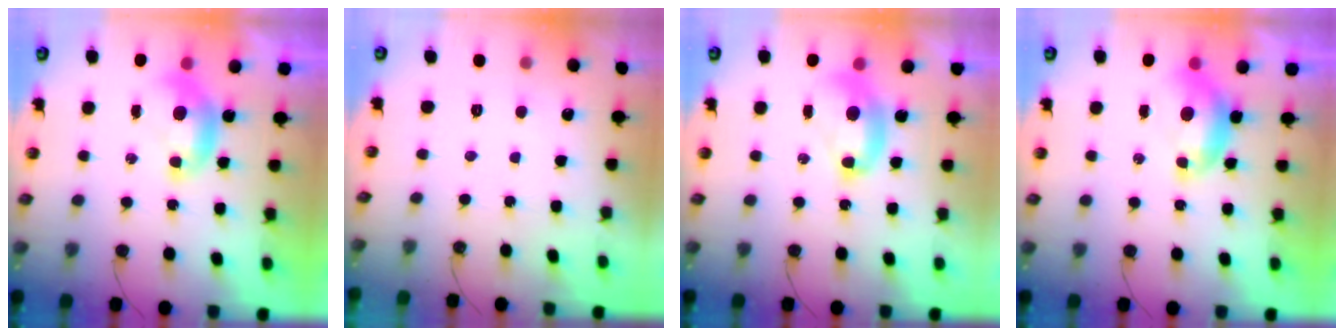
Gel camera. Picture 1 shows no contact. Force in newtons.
{"total": 2.8, "press": 2.8, "slide": 0.4}
{"total": 2.7, "press": 2.7, "slide": 0.1}
{"total": 0.0}